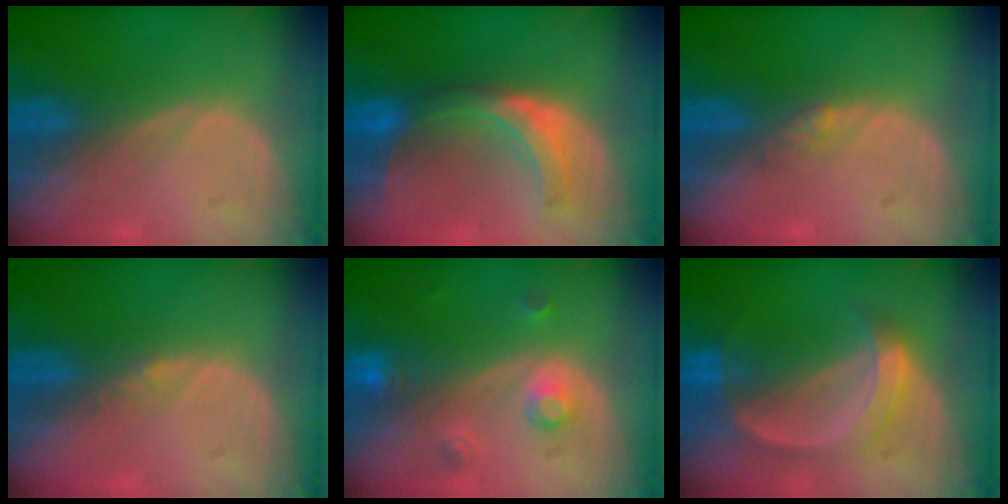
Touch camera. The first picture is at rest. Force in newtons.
{"total": 7.6, "press": 6.9, "slide": 3.2}
{"total": 1.8, "press": 1.6, "slide": 1.0}
{"total": 0.8, "press": 0.6, "slide": 0.4}
{"total": 3.5, "press": 3.2, "slide": 1.5}
{"total": 6.1, "press": 5.6, "slide": 2.3}